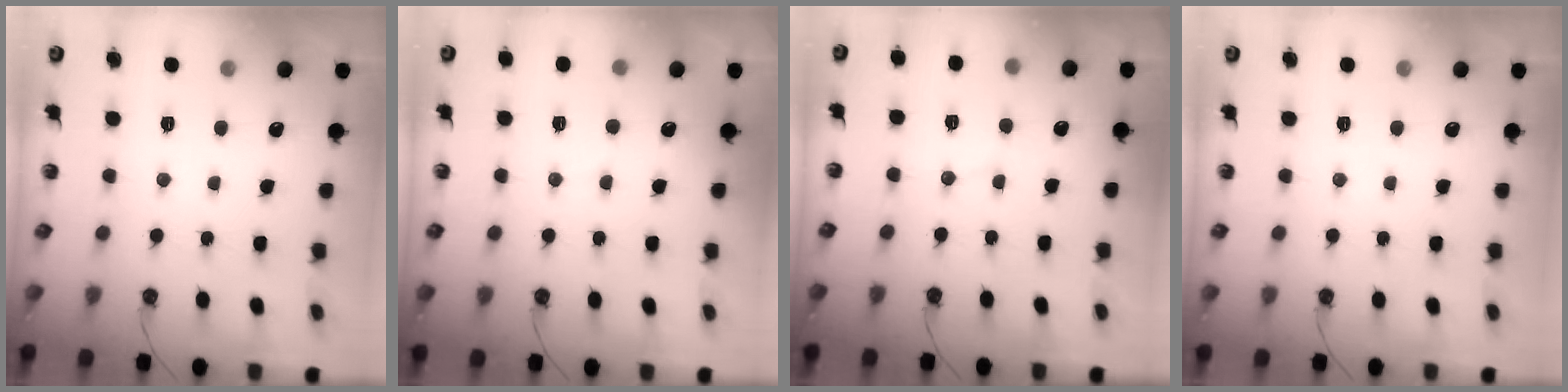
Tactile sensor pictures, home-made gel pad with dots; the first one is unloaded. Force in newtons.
{"total": 4.7, "press": 4.7, "slide": 0.3}
{"total": 3.1, "press": 3.1, "slide": 0.3}
{"total": 0.0}